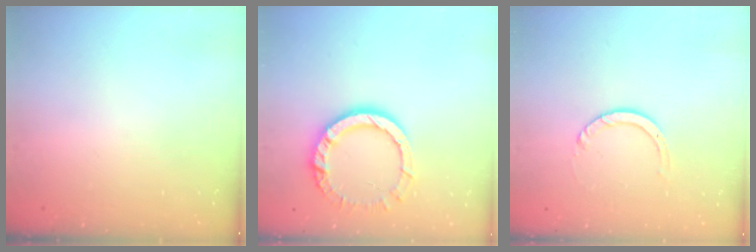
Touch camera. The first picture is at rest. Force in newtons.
{"total": 11.6, "press": 11.6, "slide": 1.2}
{"total": 3.6, "press": 3.6, "slide": 0.3}